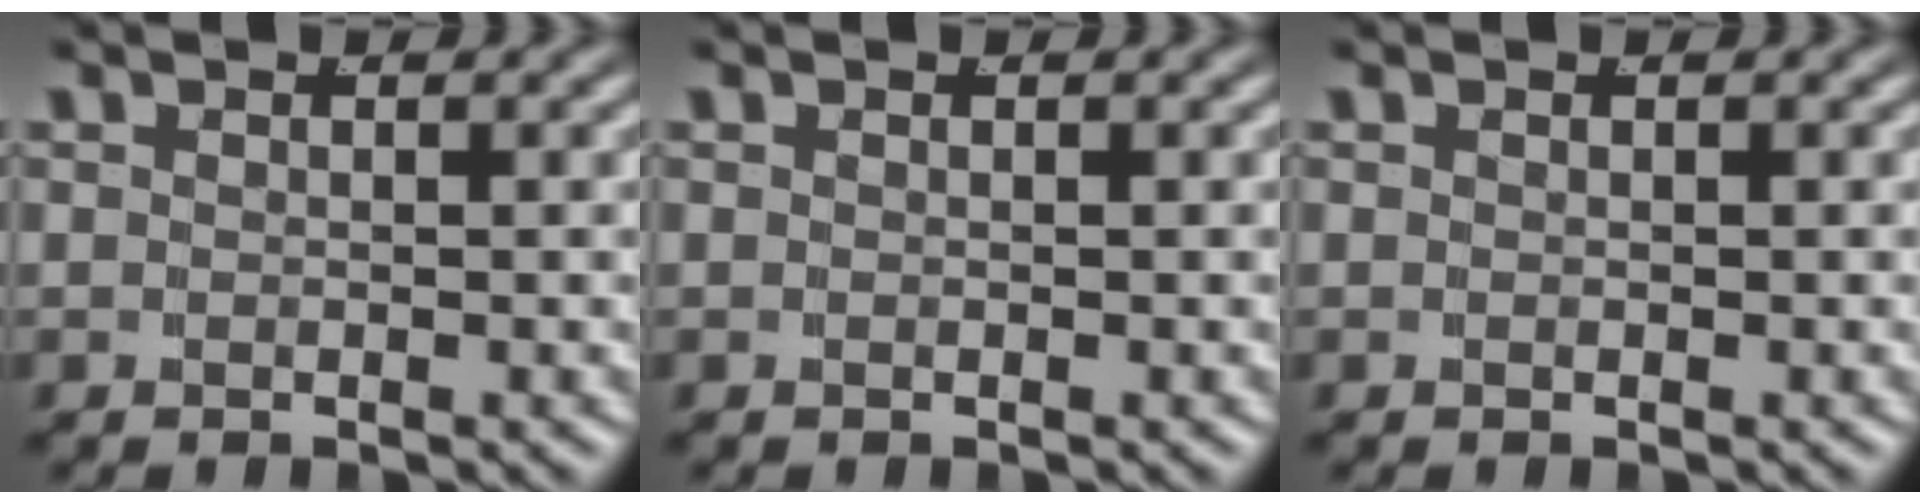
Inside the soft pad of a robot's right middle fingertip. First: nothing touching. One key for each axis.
{"total": 0.0}
{"total": 0.0}